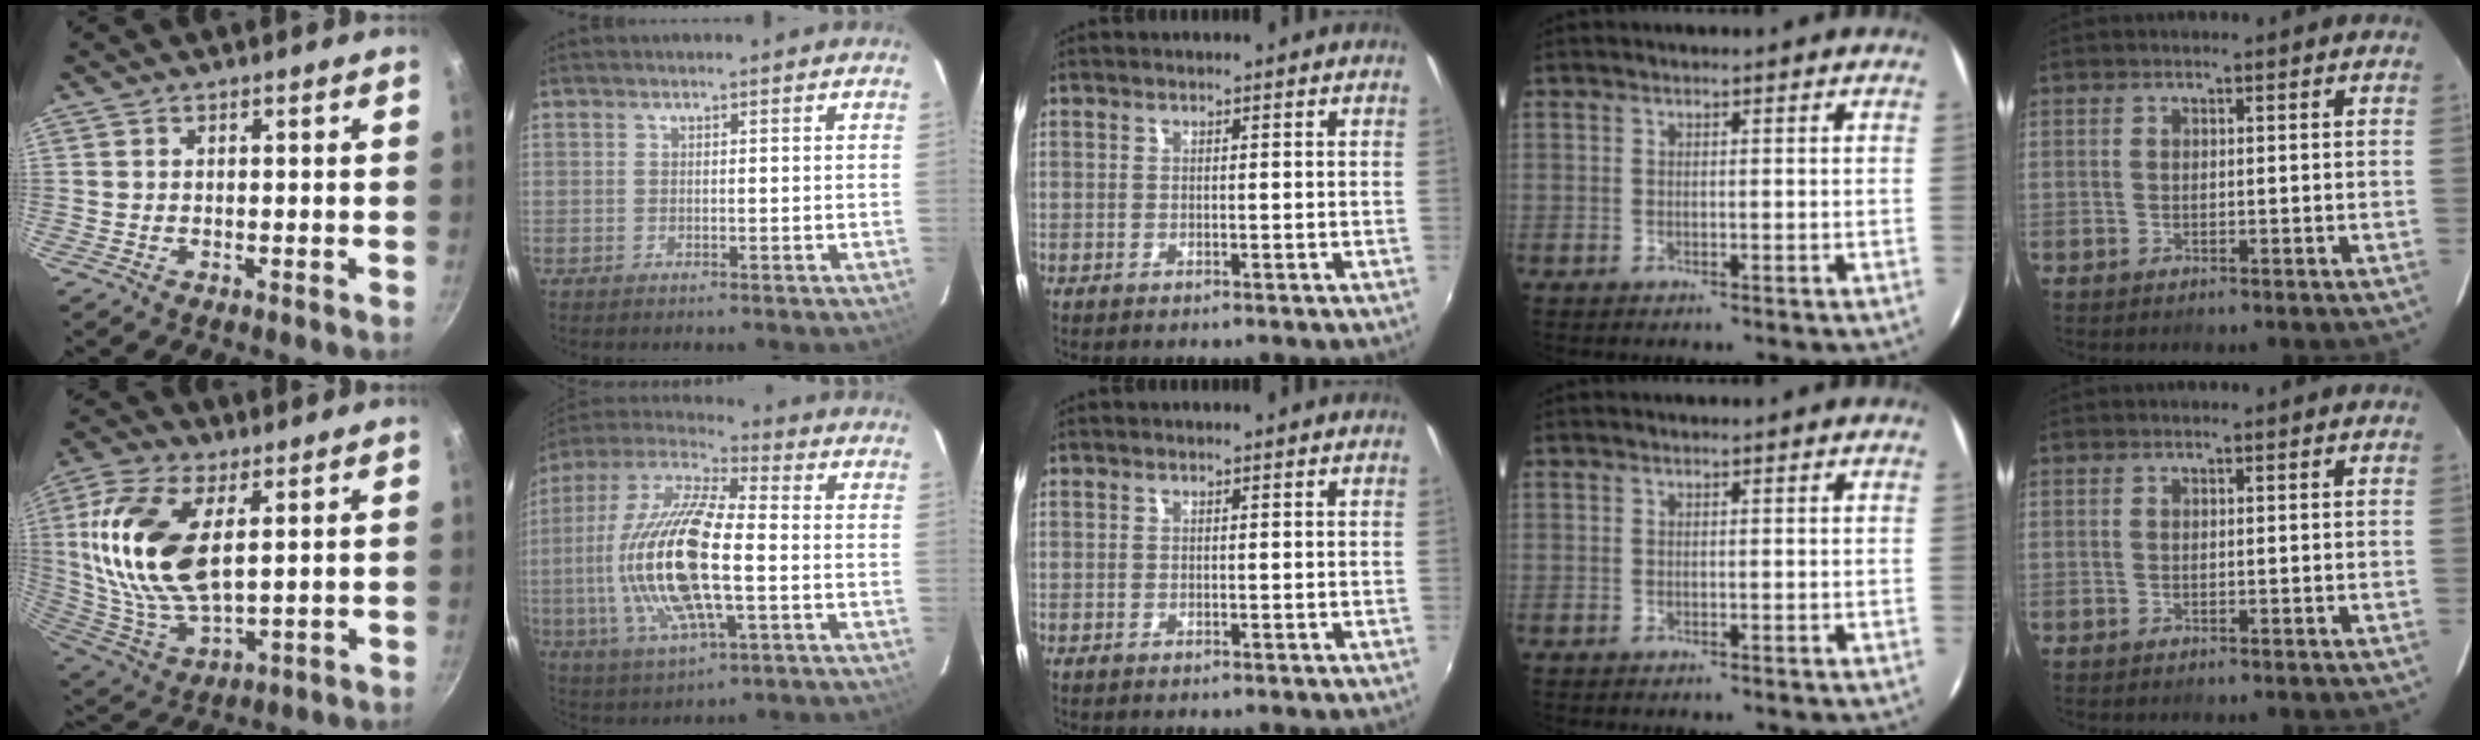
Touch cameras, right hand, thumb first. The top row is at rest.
{"thumb": {"total": 19.7, "force": [4.9, 9.9, 16.3], "torque": [-0.324, -0.019, 0.097]}, "index": {"total": 21.4, "force": [-2.6, 7.3, 19.9], "torque": [-0.399, -0.006, -0.054]}}